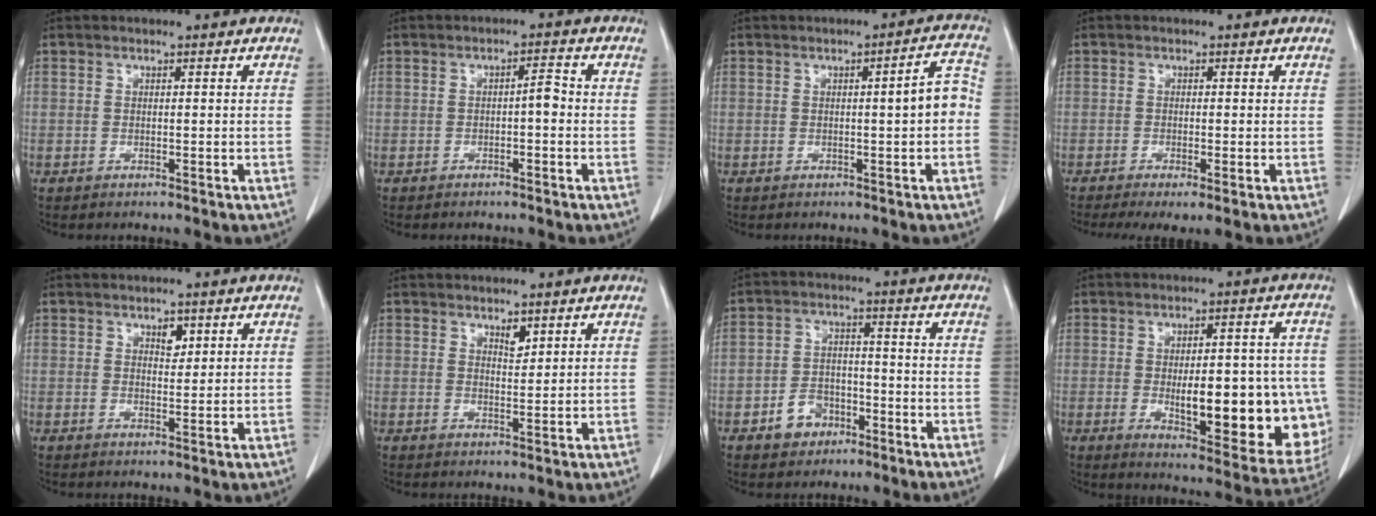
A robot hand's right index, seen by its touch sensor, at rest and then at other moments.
{"total": 2.1, "force": [-0.4, 0.5, 2.0], "torque": [-0.028, 0.006, -0.008]}
{"total": 4.5, "force": [-0.4, 0.5, 4.4], "torque": [-0.057, 0.015, -0.007]}
{"total": 4.4, "force": [-2.7, 0.8, 3.4], "torque": [-0.056, -0.016, -0.045]}
{"total": 2.1, "force": [1.2, 1.1, 1.3], "torque": [-0.018, -0.003, 0.019]}
{"total": 1.9, "force": [1.3, 0.7, 1.2], "torque": [-0.020, -0.006, 0.024]}
{"total": 5.6, "force": [-3.0, 4.2, 2.2], "torque": [-0.043, 0.016, -0.044]}
{"total": 19.2, "force": [-2.9, 6.5, 17.9], "torque": [-0.172, 0.011, -0.008]}